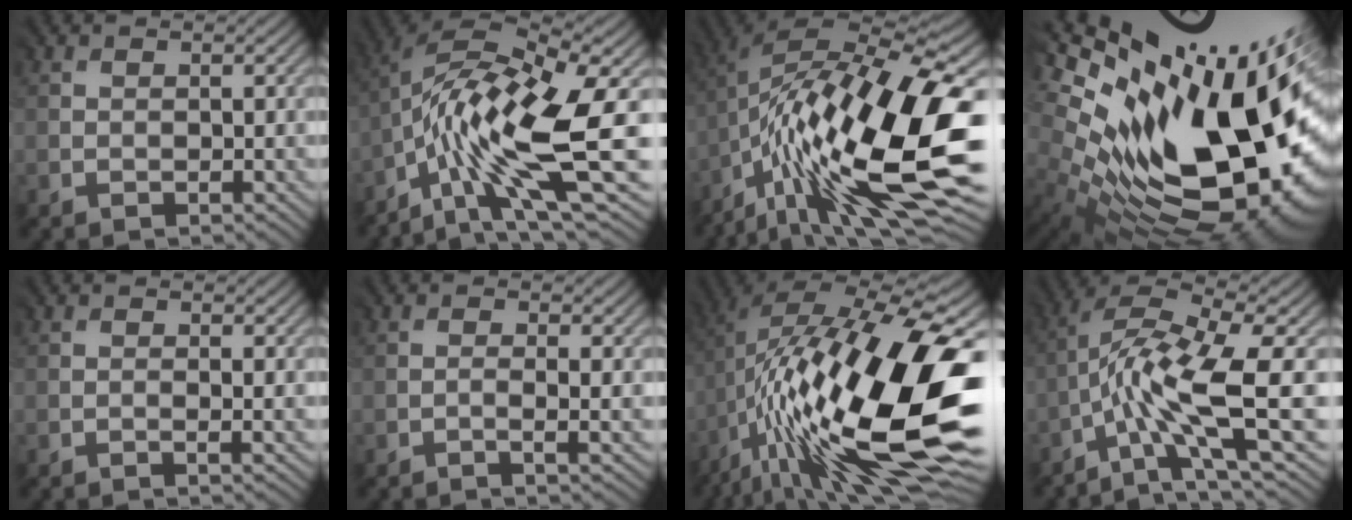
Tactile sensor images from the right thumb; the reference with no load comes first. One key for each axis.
{"total": 16.5, "fx": -3.7, "fy": 5.1, "fz": 15.2, "tx": -0.281, "ty": 0.001, "tz": -0.062}
{"total": 19.0, "fx": -5.4, "fy": 6.9, "fz": 16.9, "tx": -0.300, "ty": 0.009, "tz": -0.105}
{"total": 20.7, "fx": 2.0, "fy": 10.4, "fz": 17.8, "tx": -0.299, "ty": -0.047, "tz": 0.067}
{"total": 1.1, "fx": -0.1, "fy": 0.0, "fz": 1.1, "tx": -0.019, "ty": -0.002, "tz": -0.002}
{"total": 1.7, "fx": -0.6, "fy": 0.0, "fz": 1.6, "tx": -0.031, "ty": -0.002, "tz": -0.010}
{"total": 21.1, "fx": -4.0, "fy": 7.6, "fz": 19.3, "tx": -0.359, "ty": 0.005, "tz": -0.077}
{"total": 12.8, "fx": -3.1, "fy": 3.4, "fz": 12.0, "tx": -0.241, "ty": 0.000, "tz": -0.050}